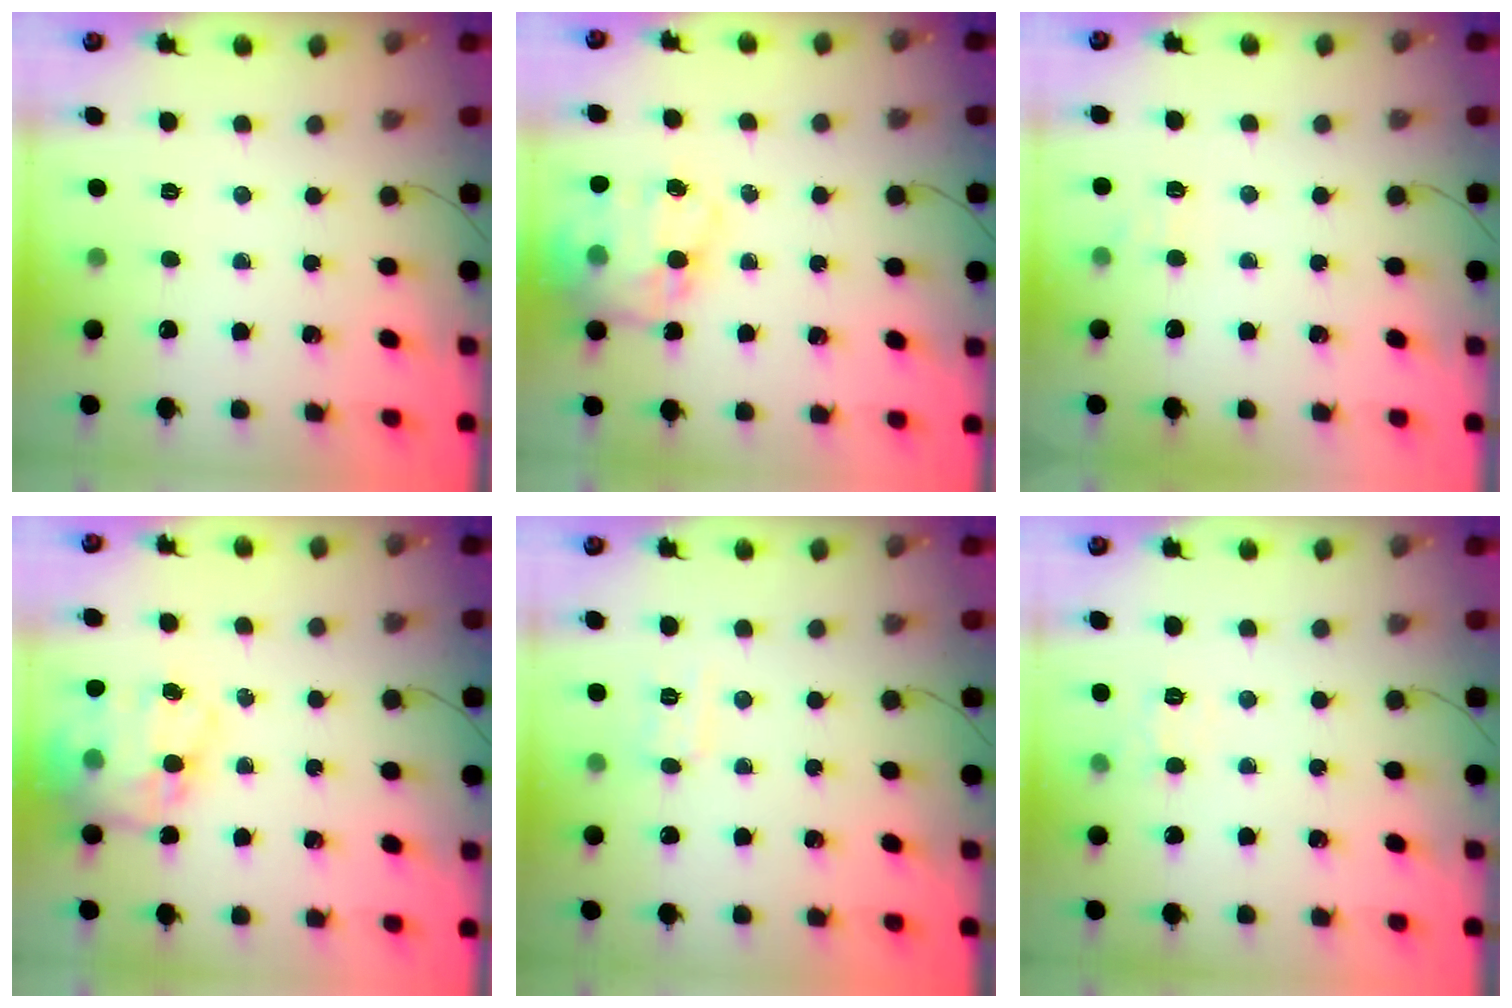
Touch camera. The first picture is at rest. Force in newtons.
{"total": 16.6, "press": 16.2, "slide": 3.9}
{"total": 4.8, "press": 4.6, "slide": 1.3}
{"total": 16.6, "press": 16.2, "slide": 3.9}
{"total": 5.2, "press": 5.1, "slide": 1.3}
{"total": 4.8, "press": 4.5, "slide": 1.4}